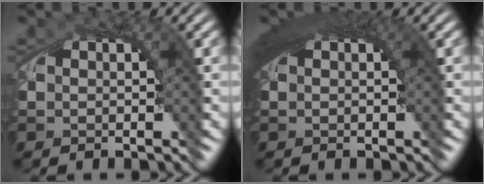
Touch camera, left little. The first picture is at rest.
{"total": 5.0, "force": [1.2, 2.1, 4.4], "torque": [-0.065, 0.006, 0.019]}